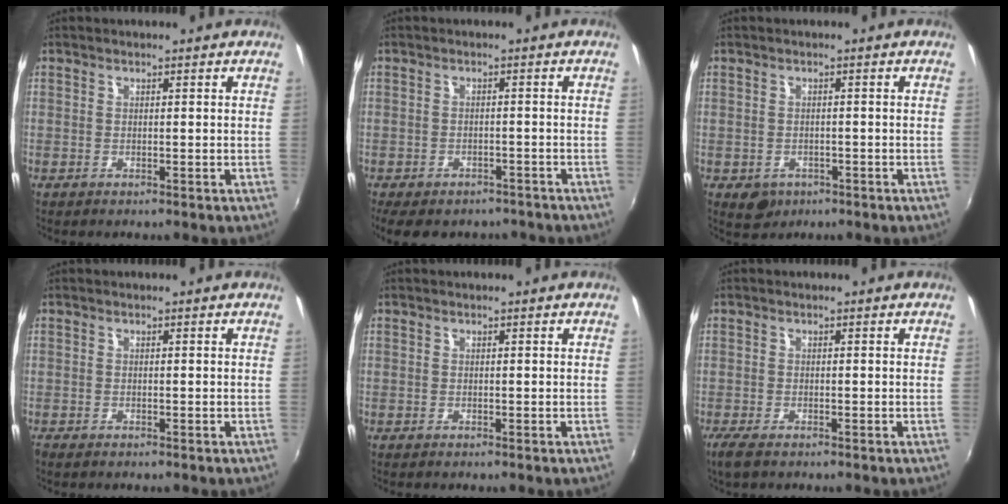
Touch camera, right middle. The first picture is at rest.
{"total": 10.8, "force": [-8.4, 5.0, 4.6], "torque": [-0.103, -0.024, -0.116]}
{"total": 3.6, "force": [-1.6, 3.0, 1.4], "torque": [-0.031, -0.006, -0.017]}
{"total": 0.6, "force": [-0.5, 0.2, 0.1], "torque": [-0.004, -0.004, -0.012]}
{"total": 0.0}
{"total": 2.7, "force": [-1.9, 0.6, 1.8], "torque": [-0.040, -0.011, -0.037]}